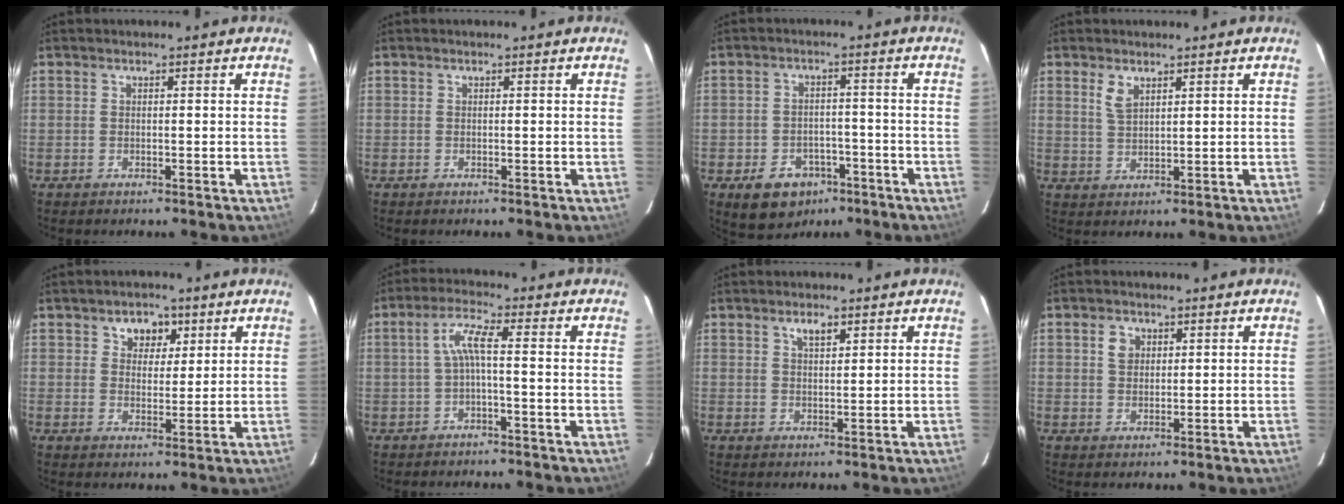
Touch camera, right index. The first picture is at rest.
{"total": 0.0}
{"total": 9.7, "force": [-5.8, 6.9, 3.9], "torque": [-0.086, 0.017, -0.065]}
{"total": 3.2, "force": [1.9, 1.5, 2.1], "torque": [-0.042, 0.000, 0.039]}
{"total": 5.0, "force": [2.2, 4.1, 1.9], "torque": [-0.019, 0.007, 0.035]}
{"total": 4.0, "force": [-1.0, 0.1, 3.8], "torque": [-0.083, 0.006, -0.018]}
{"total": 2.6, "force": [1.6, 1.0, 1.7], "torque": [-0.027, 0.004, 0.028]}
{"total": 3.0, "force": [1.1, 2.4, 1.4], "torque": [-0.019, 0.010, 0.021]}